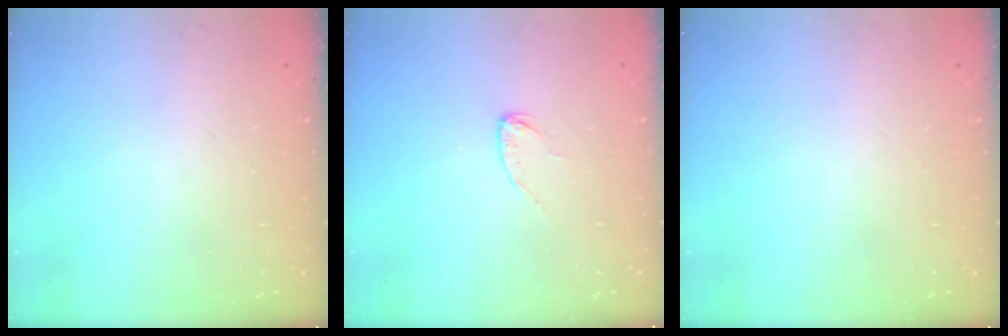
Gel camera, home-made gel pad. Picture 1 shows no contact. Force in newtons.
{"total": 3.5, "press": 3.5, "slide": 0.3}
{"total": 0.0}